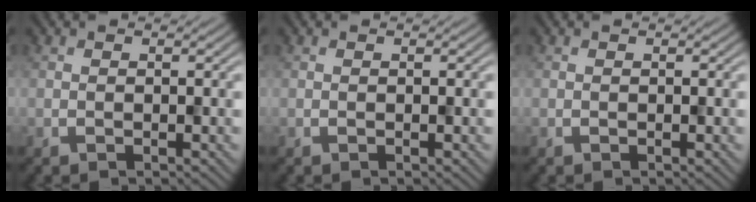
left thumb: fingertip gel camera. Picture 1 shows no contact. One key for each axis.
{"total": 0.0}
{"total": 0.0}